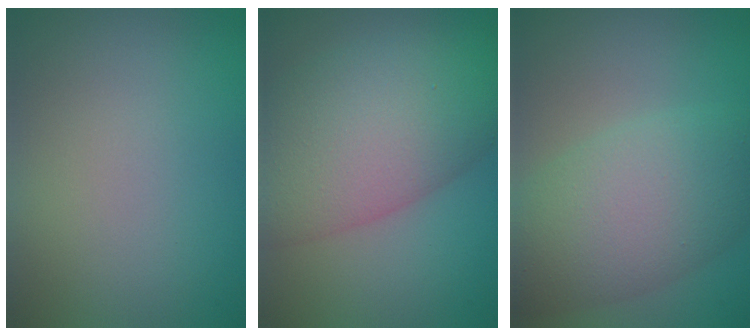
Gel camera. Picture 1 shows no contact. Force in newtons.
{"total": 10.5, "press": 10.5, "slide": 0.4}
{"total": 7.8, "press": 7.8, "slide": 0.3}